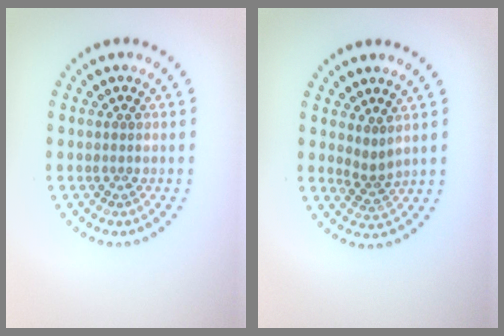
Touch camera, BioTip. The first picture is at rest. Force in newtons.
{"total": 2.0, "press": 1.4, "slide": 1.4}